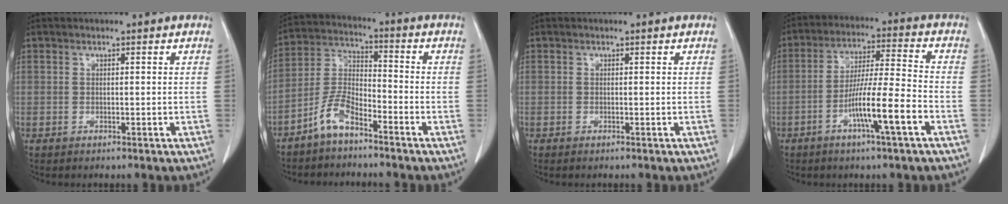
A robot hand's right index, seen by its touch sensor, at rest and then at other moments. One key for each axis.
{"total": 6.6, "fx": -4.8, "fy": 2.0, "fz": 4.1, "tx": -0.097, "ty": 0.004, "tz": -0.100}
{"total": 0.0}
{"total": 10.5, "fx": -4.4, "fy": -0.2, "fz": 9.5, "tx": -0.174, "ty": 0.001, "tz": -0.082}